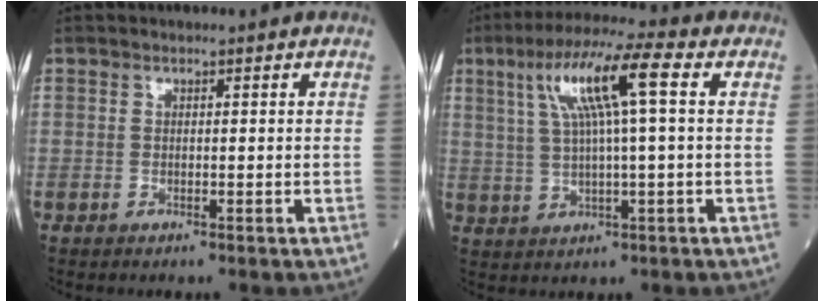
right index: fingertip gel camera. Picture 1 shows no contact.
{"total": 10.8, "force": [3.3, 0.6, 10.3], "torque": [-0.194, 0.025, 0.058]}